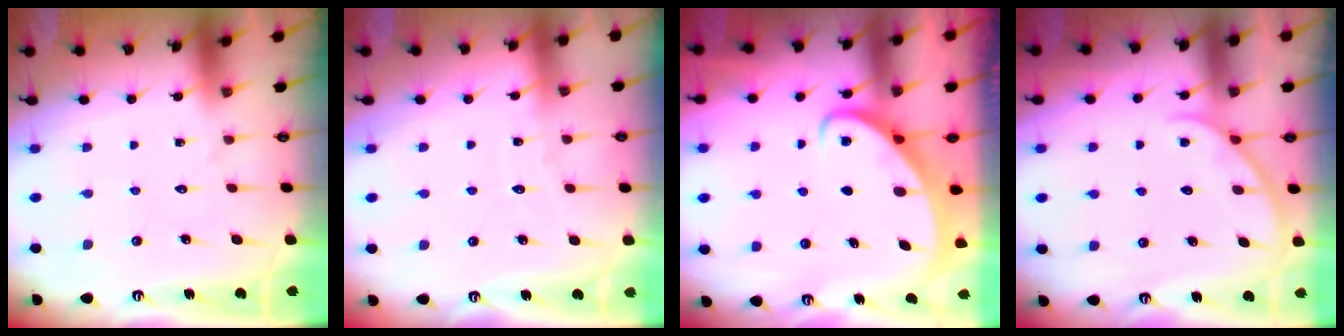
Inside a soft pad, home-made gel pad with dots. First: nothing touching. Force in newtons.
{"total": 3.2, "press": 3.2, "slide": 0.4}
{"total": 2.7, "press": 2.7, "slide": 0.3}
{"total": 1.2, "press": 1.1, "slide": 0.2}